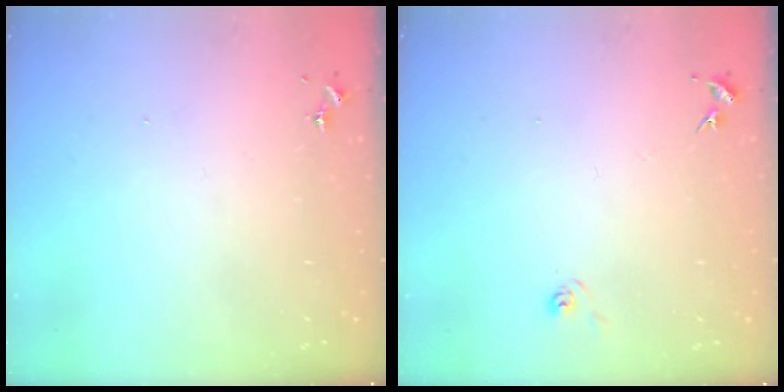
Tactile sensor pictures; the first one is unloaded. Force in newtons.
{"total": 4.4, "press": 4.4, "slide": 0.5}